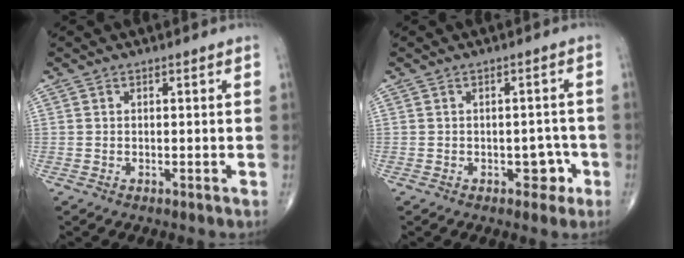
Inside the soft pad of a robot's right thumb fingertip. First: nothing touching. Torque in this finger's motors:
{"motor_torque": [2.66, 1.99, 0.22, -0.41, -0.02]}